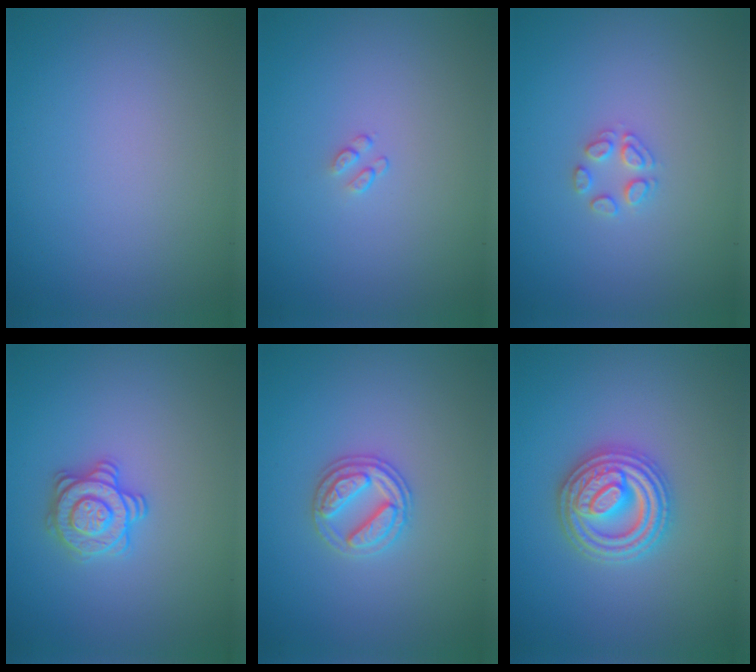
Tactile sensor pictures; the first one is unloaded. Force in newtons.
{"total": 0.6, "press": 0.4, "slide": 0.5}
{"total": 1.7, "press": 1.6, "slide": 0.2}
{"total": 2.8, "press": 2.7, "slide": 0.7}
{"total": 2.9, "press": 2.8, "slide": 0.9}
{"total": 4.9, "press": 4.9, "slide": 0.8}